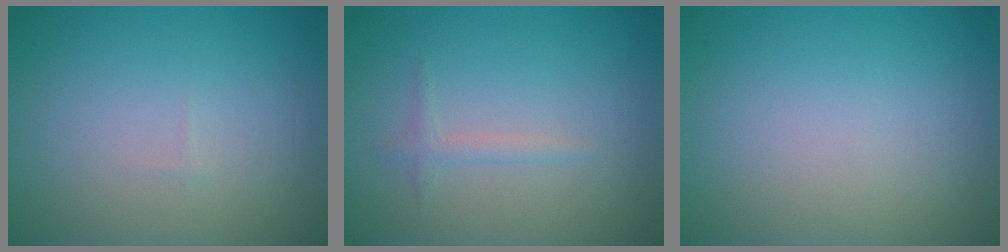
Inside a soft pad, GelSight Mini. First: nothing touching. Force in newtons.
{"total": 1.0, "press": 1.0, "slide": 0.0}
{"total": 0.0}